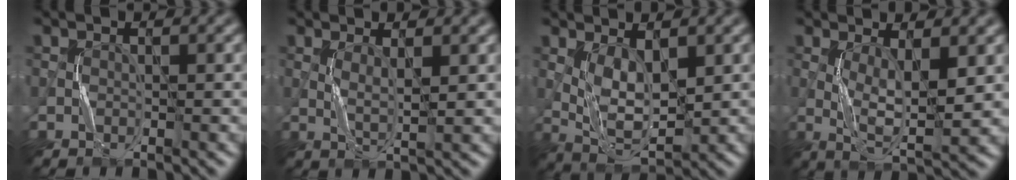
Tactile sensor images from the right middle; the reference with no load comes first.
{"total": 2.0, "force": [0.8, 0.2, 1.8], "torque": [-0.037, -0.004, 0.017]}
{"total": 4.7, "force": [1.1, 2.1, 4.1], "torque": [-0.083, -0.008, 0.026]}
{"total": 5.0, "force": [0.9, 1.2, 4.7], "torque": [-0.090, -0.008, 0.020]}